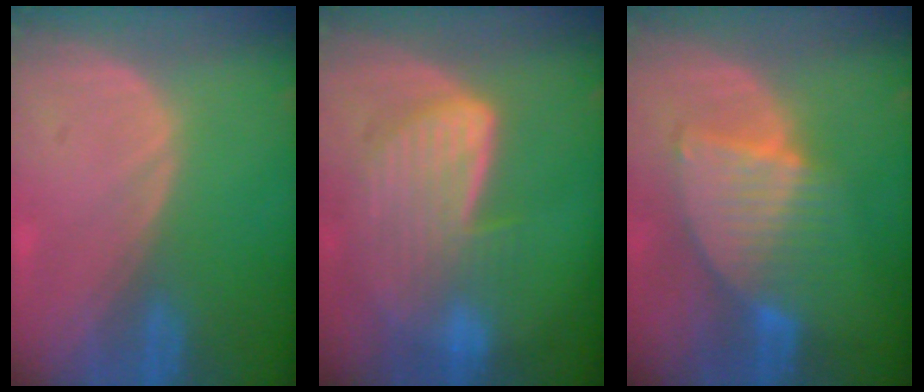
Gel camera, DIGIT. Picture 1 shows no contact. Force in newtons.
{"total": 8.2, "press": 7.5, "slide": 3.4}
{"total": 7.2, "press": 6.8, "slide": 2.3}